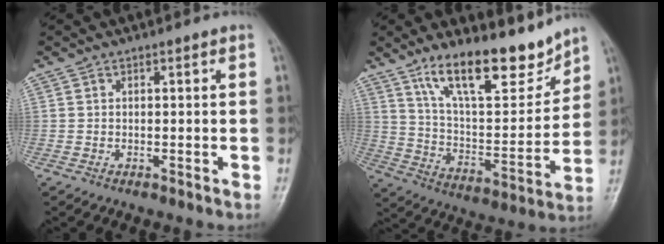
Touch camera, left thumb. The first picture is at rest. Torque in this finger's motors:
{"motor_torque": [2.31, 0.62, 1.19, -1.58, 0.34]}